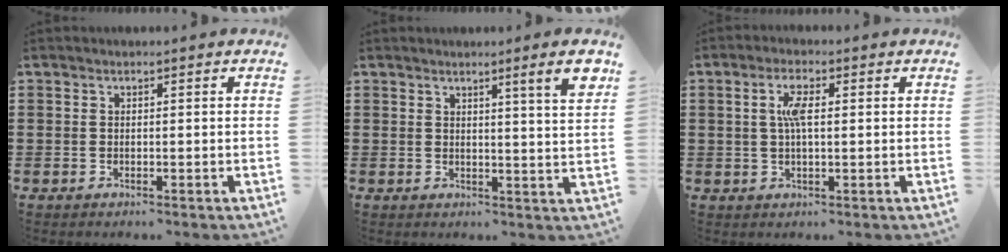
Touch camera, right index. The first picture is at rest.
{"total": 4.3, "force": [2.7, -0.7, 3.3], "torque": [-0.047, -0.017, 0.038]}
{"total": 4.2, "force": [0.7, 1.3, 3.9], "torque": [-0.080, 0.009, 0.009]}